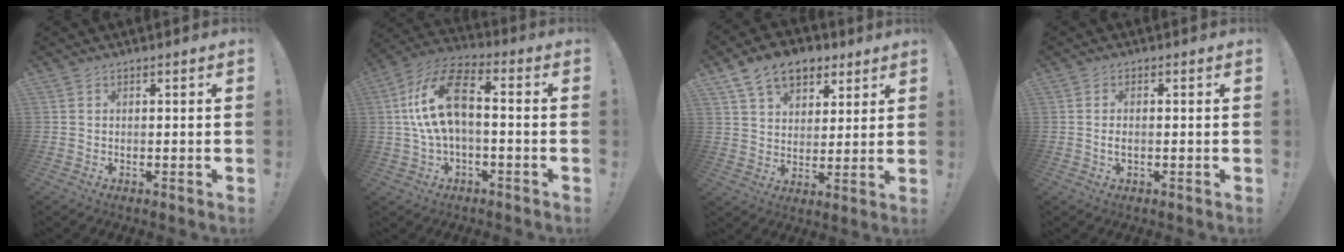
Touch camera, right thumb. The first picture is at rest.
{"total": 15.7, "force": [0.7, 7.9, 13.6], "torque": [-0.264, 0.019, 0.013]}
{"total": 12.8, "force": [7.6, 8.3, 6.2], "torque": [-0.104, -0.032, 0.146]}
{"total": 2.1, "force": [-0.5, 0.8, 1.9], "torque": [-0.040, 0.007, -0.007]}